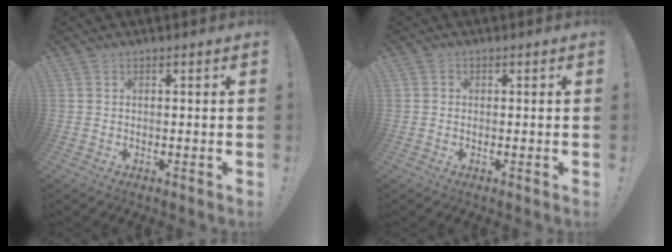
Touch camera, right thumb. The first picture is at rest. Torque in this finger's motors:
{"motor_torque": [-0.23, -0.11, -0.04, 0.05, 0.02]}